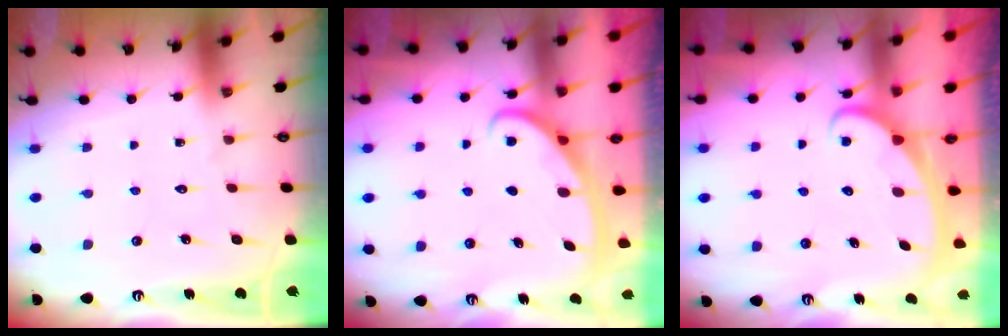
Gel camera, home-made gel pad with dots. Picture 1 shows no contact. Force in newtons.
{"total": 2.8, "press": 2.8, "slide": 0.4}
{"total": 2.5, "press": 2.5, "slide": 0.3}